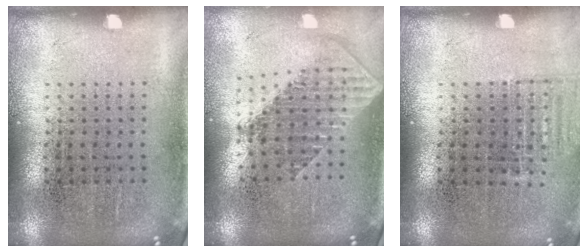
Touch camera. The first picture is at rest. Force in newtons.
{"total": 1.8, "press": 1.5, "slide": 1.0}
{"total": 0.9, "press": 0.9, "slide": 0.1}